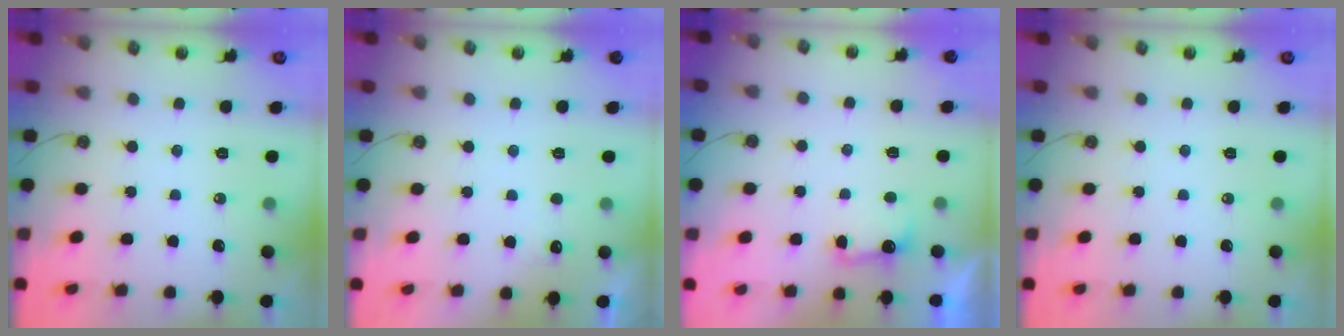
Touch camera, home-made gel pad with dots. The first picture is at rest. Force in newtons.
{"total": 2.6, "press": 2.4, "slide": 1.0}
{"total": 3.1, "press": 3.0, "slide": 1.0}
{"total": 0.0}